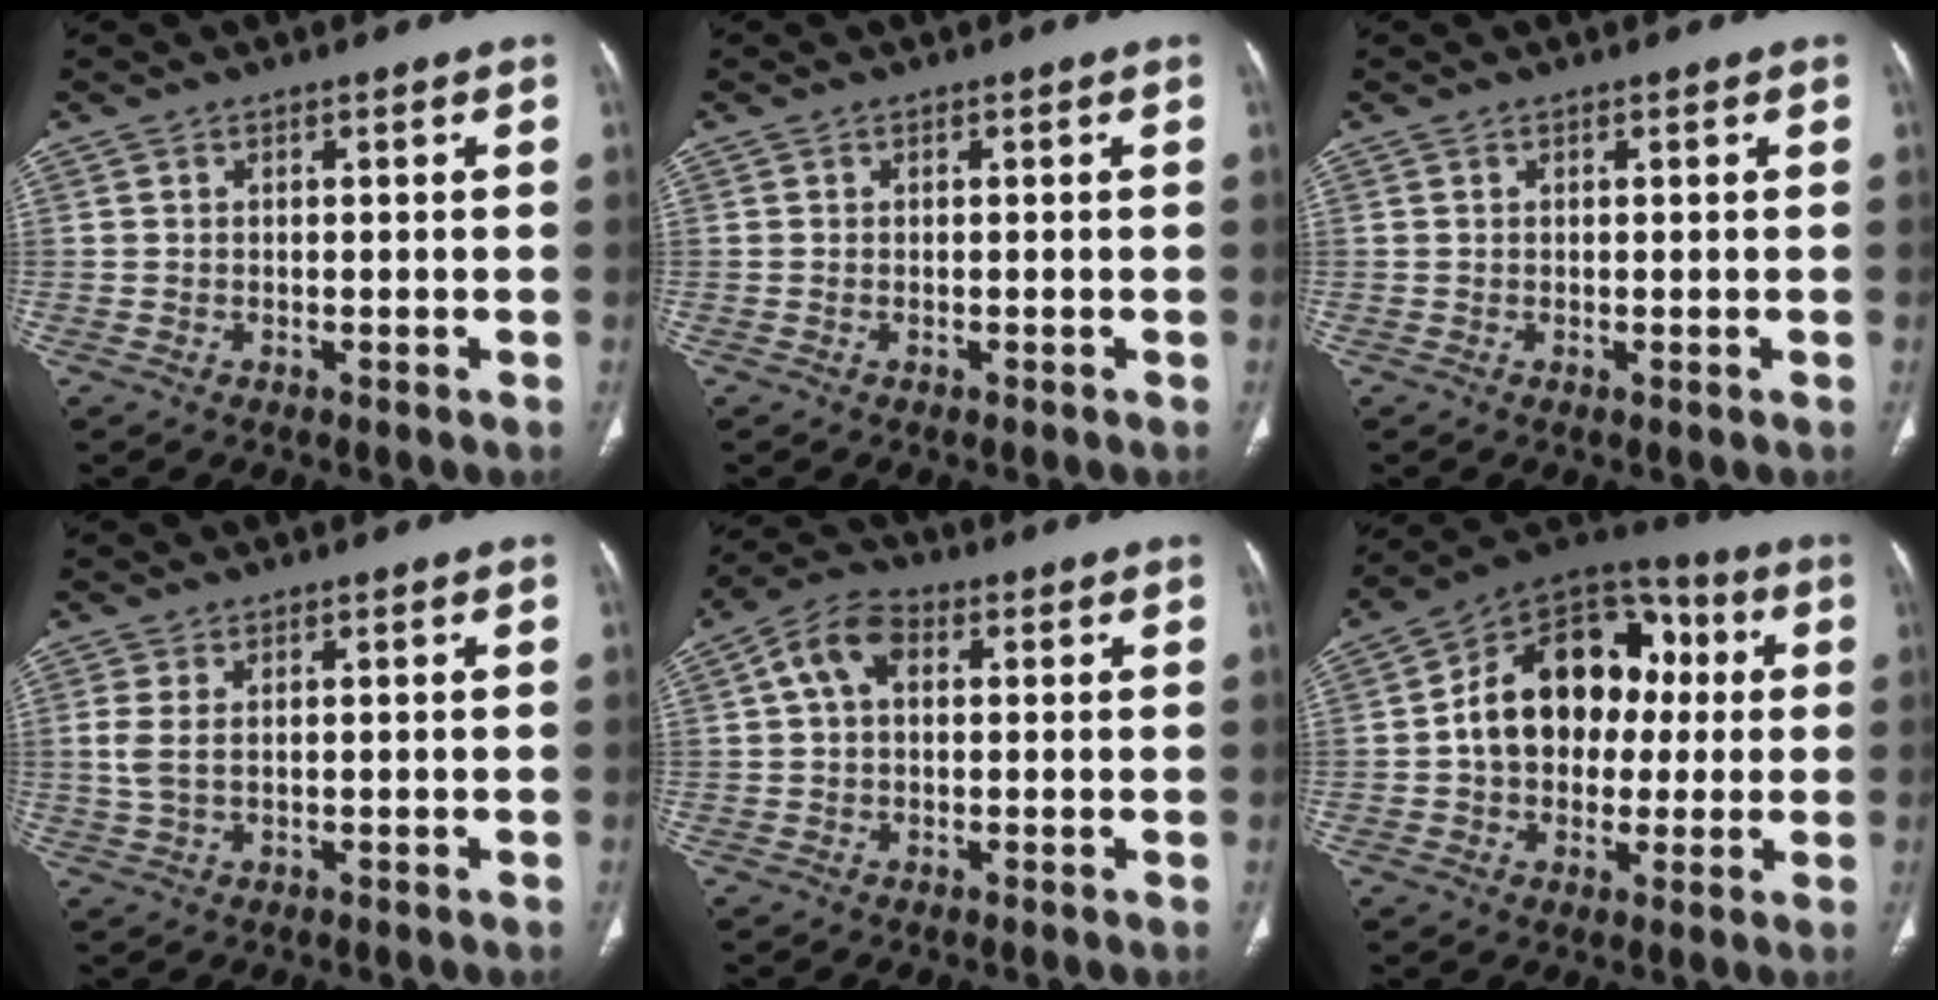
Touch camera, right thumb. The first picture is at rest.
{"total": 0.0}
{"total": 0.0}
{"total": 3.2, "force": [0.5, 1.7, 2.7], "torque": [-0.075, 0.003, 0.017]}
{"total": 6.9, "force": [1.5, 4.5, 5.0], "torque": [-0.090, 0.023, 0.019]}
{"total": 18.8, "force": [1.2, 13.9, 12.6], "torque": [-0.152, 0.036, 0.012]}